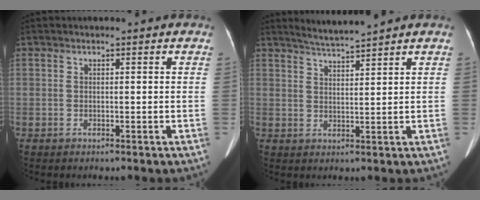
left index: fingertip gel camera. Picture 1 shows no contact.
{"total": 3.7, "force": [3.5, -1.1, 0.8], "torque": [-0.021, 0.000, 0.069]}